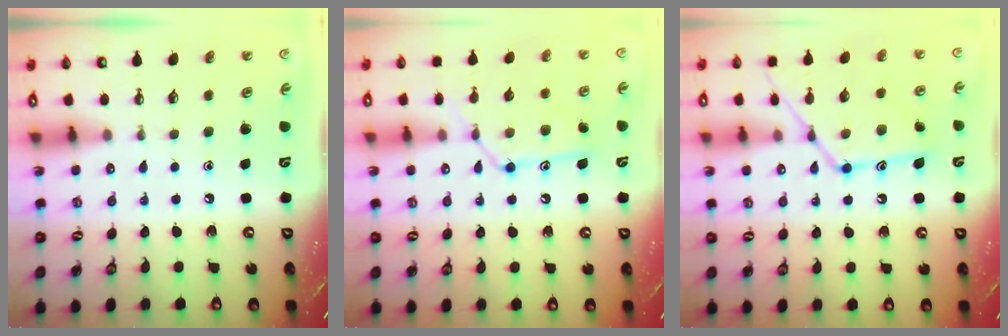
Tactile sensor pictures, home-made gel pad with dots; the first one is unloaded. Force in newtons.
{"total": 12.2, "press": 12.2, "slide": 0.8}
{"total": 14.9, "press": 14.8, "slide": 1.2}